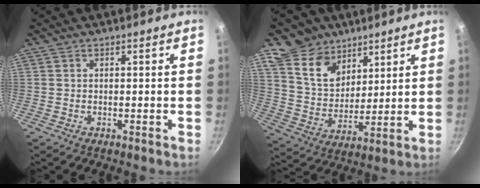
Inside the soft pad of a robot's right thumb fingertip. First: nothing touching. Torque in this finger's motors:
{"motor_torque": [0.34, 0.54, 0.07, 0.01, 0.02]}